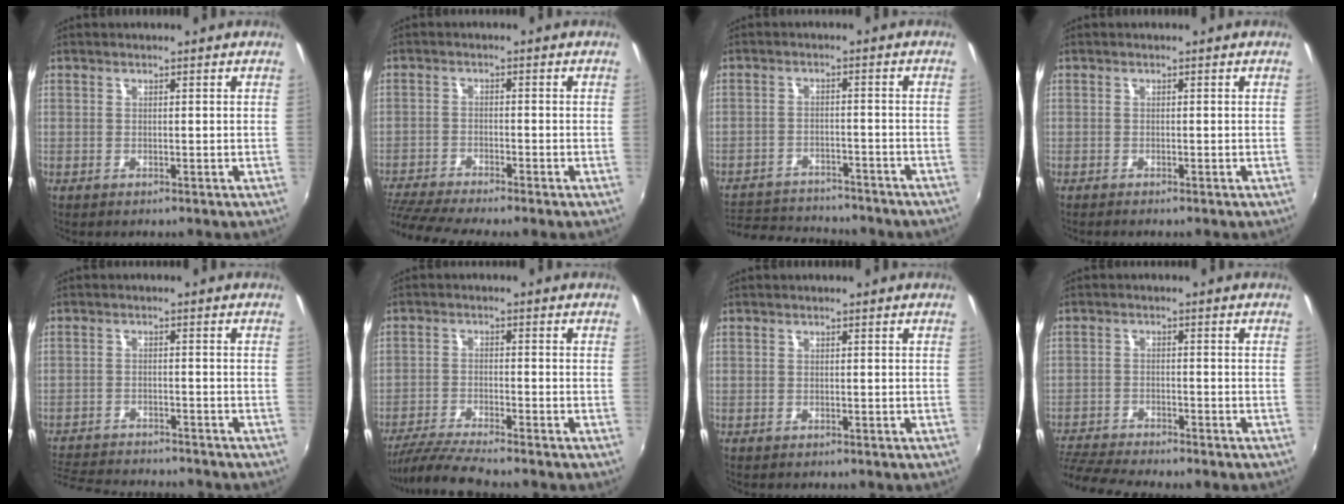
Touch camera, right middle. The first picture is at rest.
{"total": 9.1, "force": [-8.2, -0.3, 4.0], "torque": [-0.106, -0.030, -0.147]}
{"total": 17.0, "force": [-14.7, 5.5, 6.7], "torque": [-0.148, -0.007, -0.201]}
{"total": 0.7, "force": [-0.7, 0.1, 0.2], "torque": [-0.005, -0.006, -0.014]}
{"total": 12.7, "force": [-11.5, 3.0, 4.5], "torque": [-0.112, -0.010, -0.178]}
{"total": 8.0, "force": [-7.3, -0.4, 3.2], "torque": [-0.086, -0.016, -0.137]}
{"total": 0.0}
{"total": 9.4, "force": [-8.7, 1.0, 3.5], "torque": [-0.095, -0.020, -0.153]}